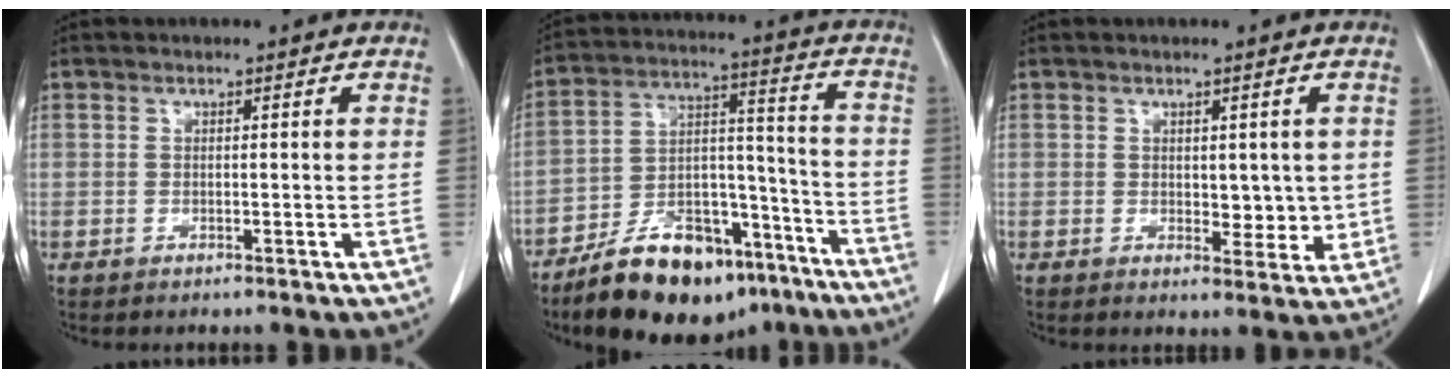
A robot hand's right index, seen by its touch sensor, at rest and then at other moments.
{"total": 18.2, "force": [-13.0, 7.9, 9.9], "torque": [-0.158, 0.036, -0.206]}
{"total": 4.4, "force": [0.4, 2.5, 3.6], "torque": [-0.037, -0.010, 0.011]}